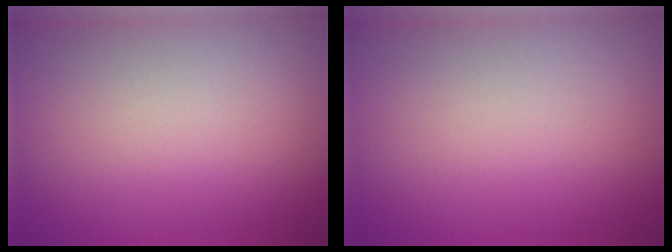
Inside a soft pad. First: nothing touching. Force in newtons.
{"total": 0.0}